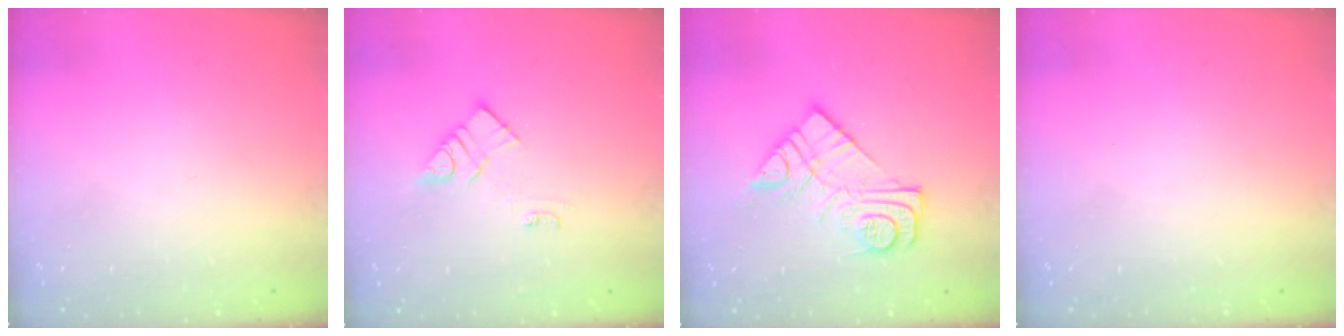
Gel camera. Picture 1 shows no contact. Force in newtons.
{"total": 8.7, "press": 8.7, "slide": 0.3}
{"total": 13.2, "press": 13.2, "slide": 0.9}
{"total": 0.0}